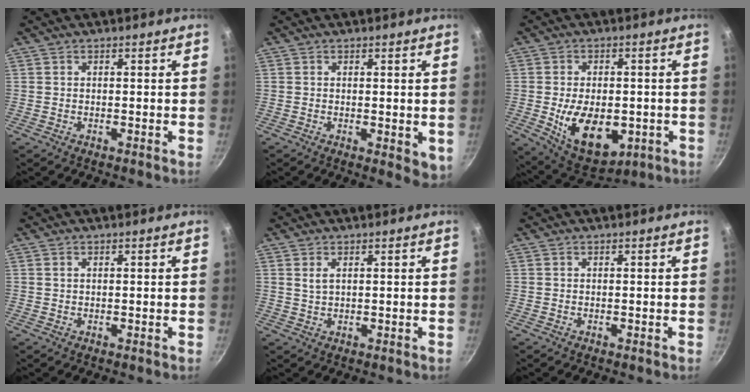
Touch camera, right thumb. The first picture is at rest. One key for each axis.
{"total": 4.4, "fx": -0.2, "fy": 1.9, "fz": 4.0, "tx": -0.049, "ty": -0.014, "tz": -0.002}
{"total": 14.9, "fx": -3.1, "fy": 9.1, "fz": 11.4, "tx": -0.153, "ty": -0.008, "tz": -0.031}
{"total": 0.7, "fx": 0.3, "fy": 0.5, "fz": 0.4, "tx": -0.008, "ty": 0.002, "tz": 0.005}
{"total": 2.0, "fx": 0.8, "fy": 1.0, "fz": 1.6, "tx": -0.029, "ty": -0.003, "tz": 0.017}
{"total": 0.0}